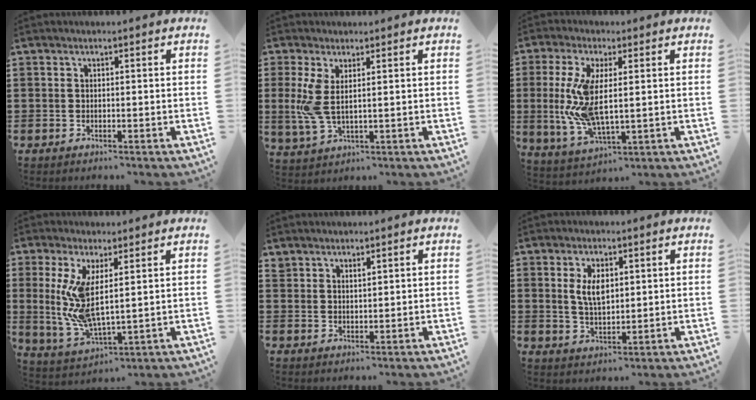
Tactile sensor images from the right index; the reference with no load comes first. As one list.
[{"total": 4.9, "force": [1.2, 1.6, 4.5], "torque": [-0.120, -0.011, 0.016]}, {"total": 9.8, "force": [0.6, 4.0, 9.0], "torque": [-0.207, -0.013, 0.008]}, {"total": 8.2, "force": [2.4, 2.8, 7.3], "torque": [-0.167, -0.018, 0.043]}, {"total": 1.9, "force": [1.8, 0.4, 0.1], "torque": [-0.004, 0.004, 0.035]}, {"total": 4.8, "force": [1.4, 2.3, 3.9], "torque": [-0.076, 0.004, 0.021]}]